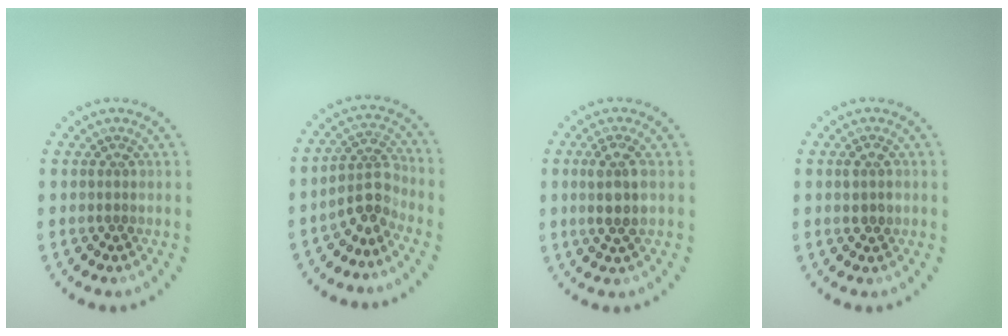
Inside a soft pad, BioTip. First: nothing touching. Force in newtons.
{"total": 2.8, "press": 2.4, "slide": 1.5}
{"total": 2.9, "press": 2.6, "slide": 1.2}
{"total": 1.5, "press": 1.5, "slide": 0.3}